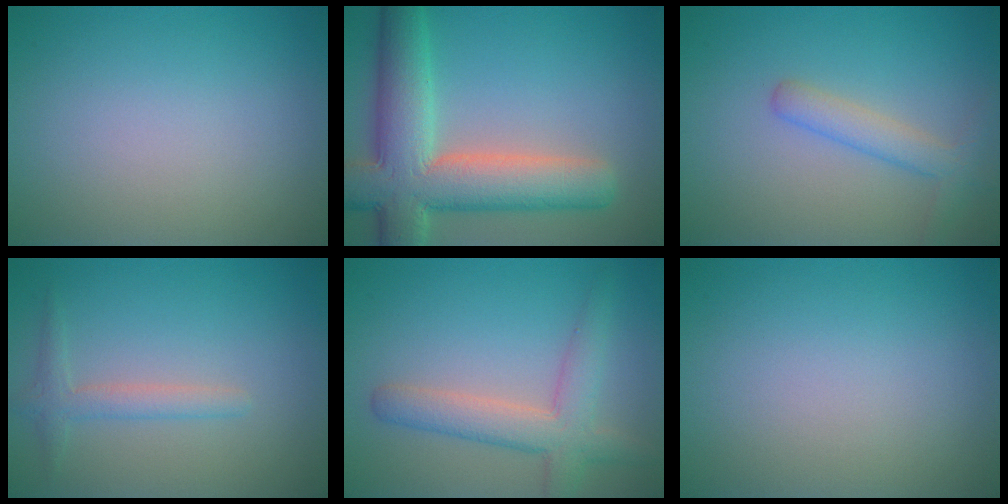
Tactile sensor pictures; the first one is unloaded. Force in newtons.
{"total": 10.1, "press": 10.1, "slide": 1.0}
{"total": 2.6, "press": 2.6, "slide": 0.1}
{"total": 1.9, "press": 1.9, "slide": 0.0}
{"total": 4.5, "press": 4.5, "slide": 0.2}
{"total": 0.0}